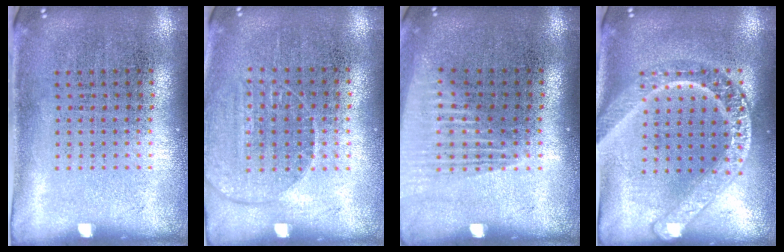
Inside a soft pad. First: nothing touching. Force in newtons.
{"total": 1.4, "press": 1.3, "slide": 0.6}
{"total": 1.5, "press": 1.3, "slide": 0.6}
{"total": 2.6, "press": 2.6, "slide": 0.3}